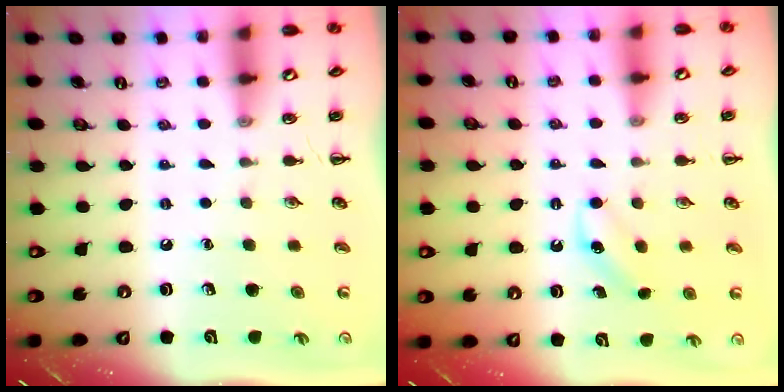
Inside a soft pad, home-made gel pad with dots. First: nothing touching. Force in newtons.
{"total": 4.1, "press": 4.0, "slide": 1.1}